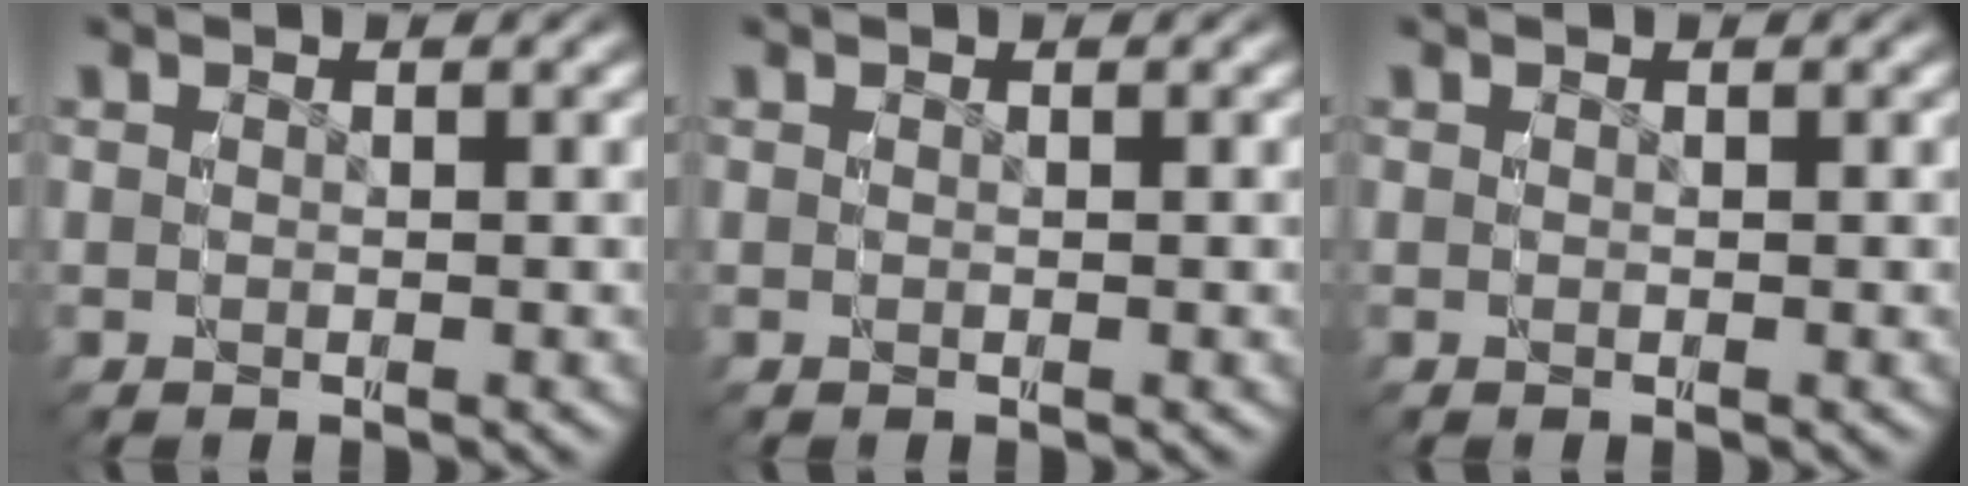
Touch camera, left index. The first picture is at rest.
{"total": 0.0}
{"total": 0.0}